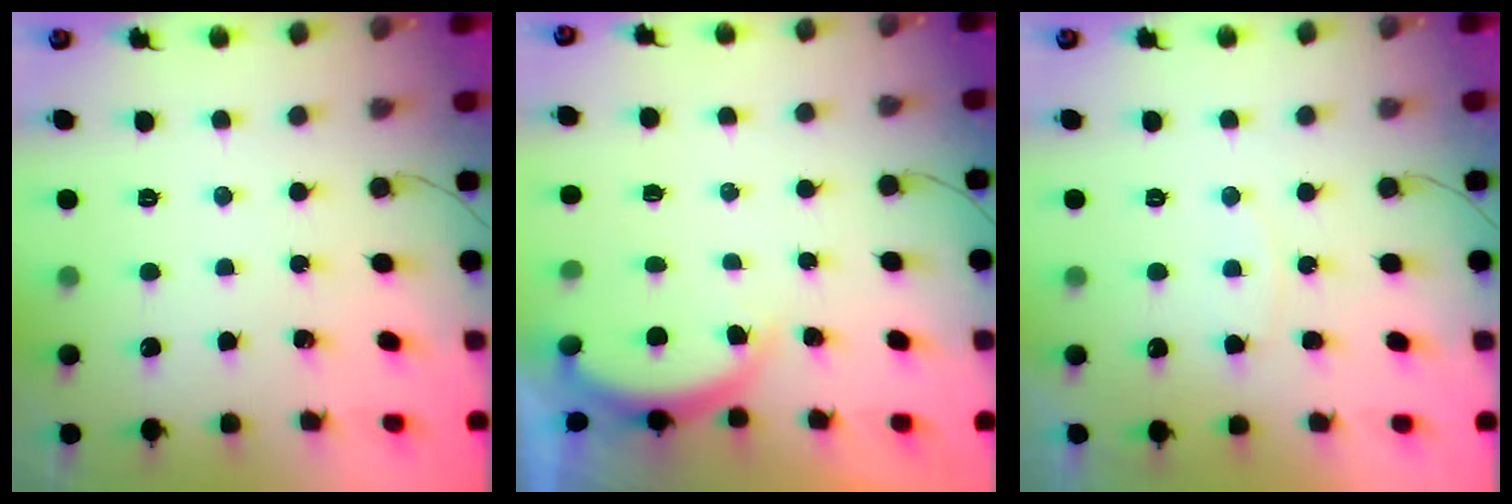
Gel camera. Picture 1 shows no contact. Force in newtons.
{"total": 3.0, "press": 2.9, "slide": 0.6}
{"total": 3.8, "press": 3.8, "slide": 0.4}